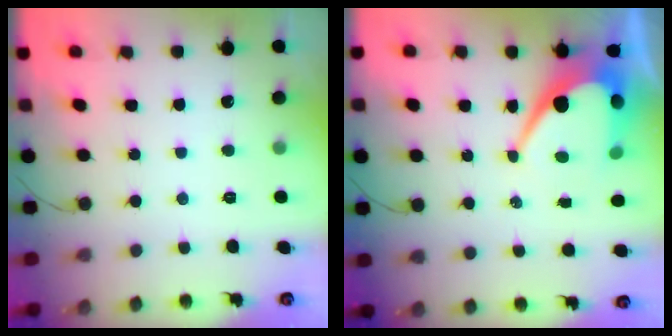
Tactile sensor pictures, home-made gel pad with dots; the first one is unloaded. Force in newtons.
{"total": 12.2, "press": 12.2, "slide": 0.8}